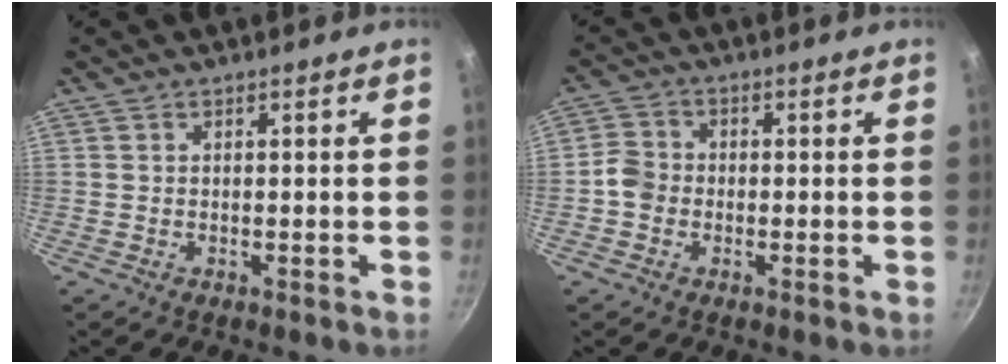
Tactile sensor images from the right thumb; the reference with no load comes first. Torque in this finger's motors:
{"motor_torque": [-0.33, -0.20, 0.52, -0.27, 0.10]}